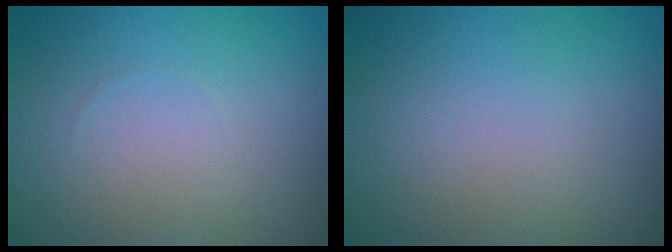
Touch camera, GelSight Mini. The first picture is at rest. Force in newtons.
{"total": 0.0}